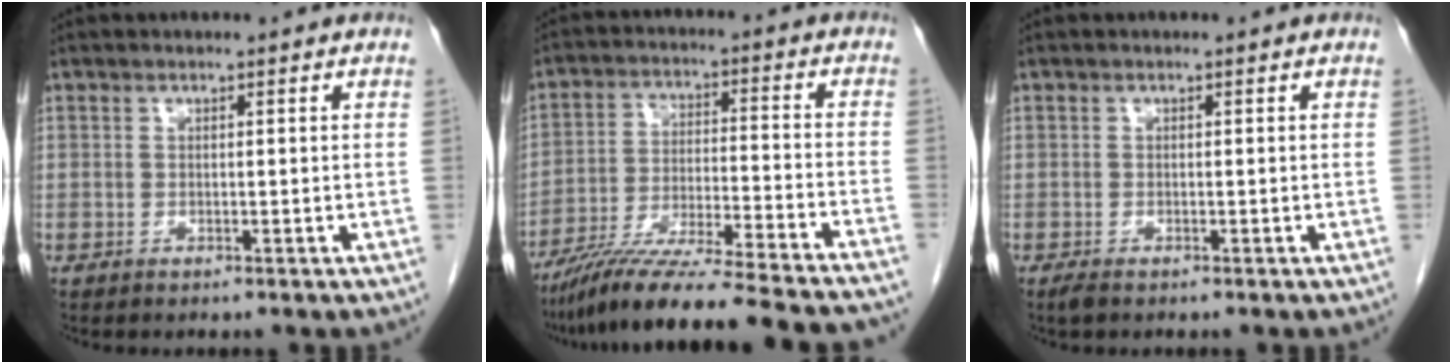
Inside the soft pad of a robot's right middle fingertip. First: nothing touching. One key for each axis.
{"total": 22.7, "fx": -19.9, "fy": -0.5, "fz": 10.9, "tx": -0.156, "ty": -0.047, "tz": -0.309}
{"total": 1.1, "fx": -0.8, "fy": 0.4, "fz": 0.7, "tx": -0.020, "ty": -0.004, "tz": -0.014}